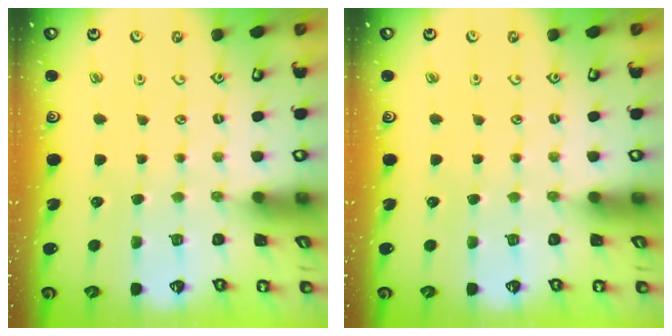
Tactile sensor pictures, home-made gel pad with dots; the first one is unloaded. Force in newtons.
{"total": 0.0}